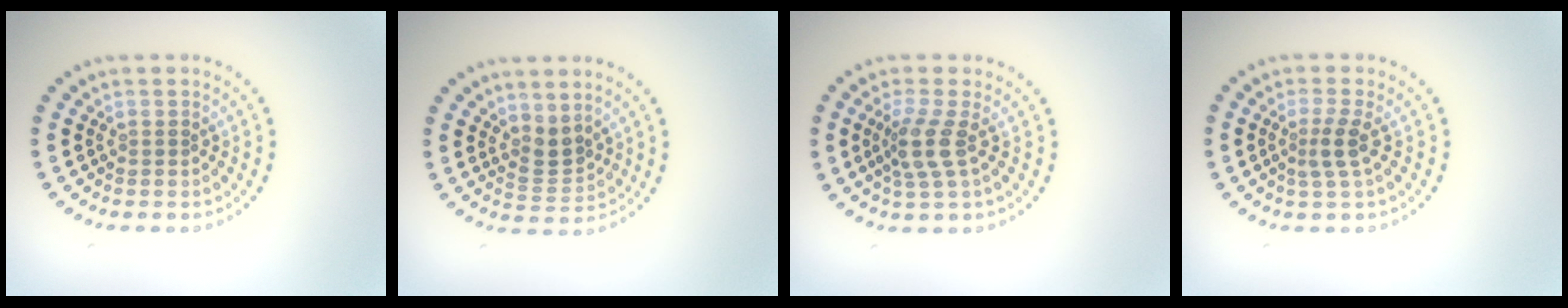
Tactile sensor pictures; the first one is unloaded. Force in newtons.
{"total": 2.3, "press": 1.6, "slide": 1.6}
{"total": 2.6, "press": 2.1, "slide": 1.6}
{"total": 1.8, "press": 1.4, "slide": 1.2}